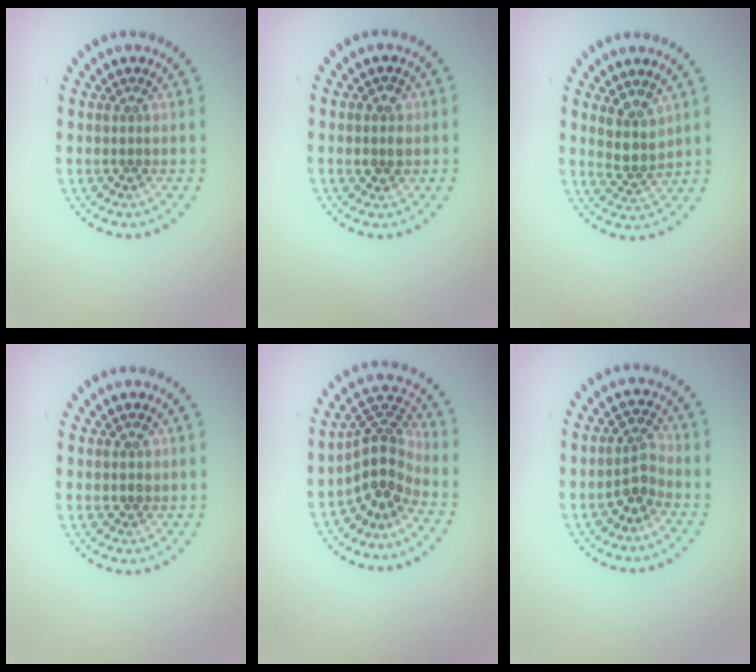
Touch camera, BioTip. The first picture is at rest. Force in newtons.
{"total": 1.9, "press": 1.8, "slide": 0.5}
{"total": 2.8, "press": 2.4, "slide": 1.5}
{"total": 0.6, "press": 0.5, "slide": 0.2}
{"total": 4.0, "press": 2.8, "slide": 2.9}
{"total": 2.3, "press": 2.1, "slide": 1.0}